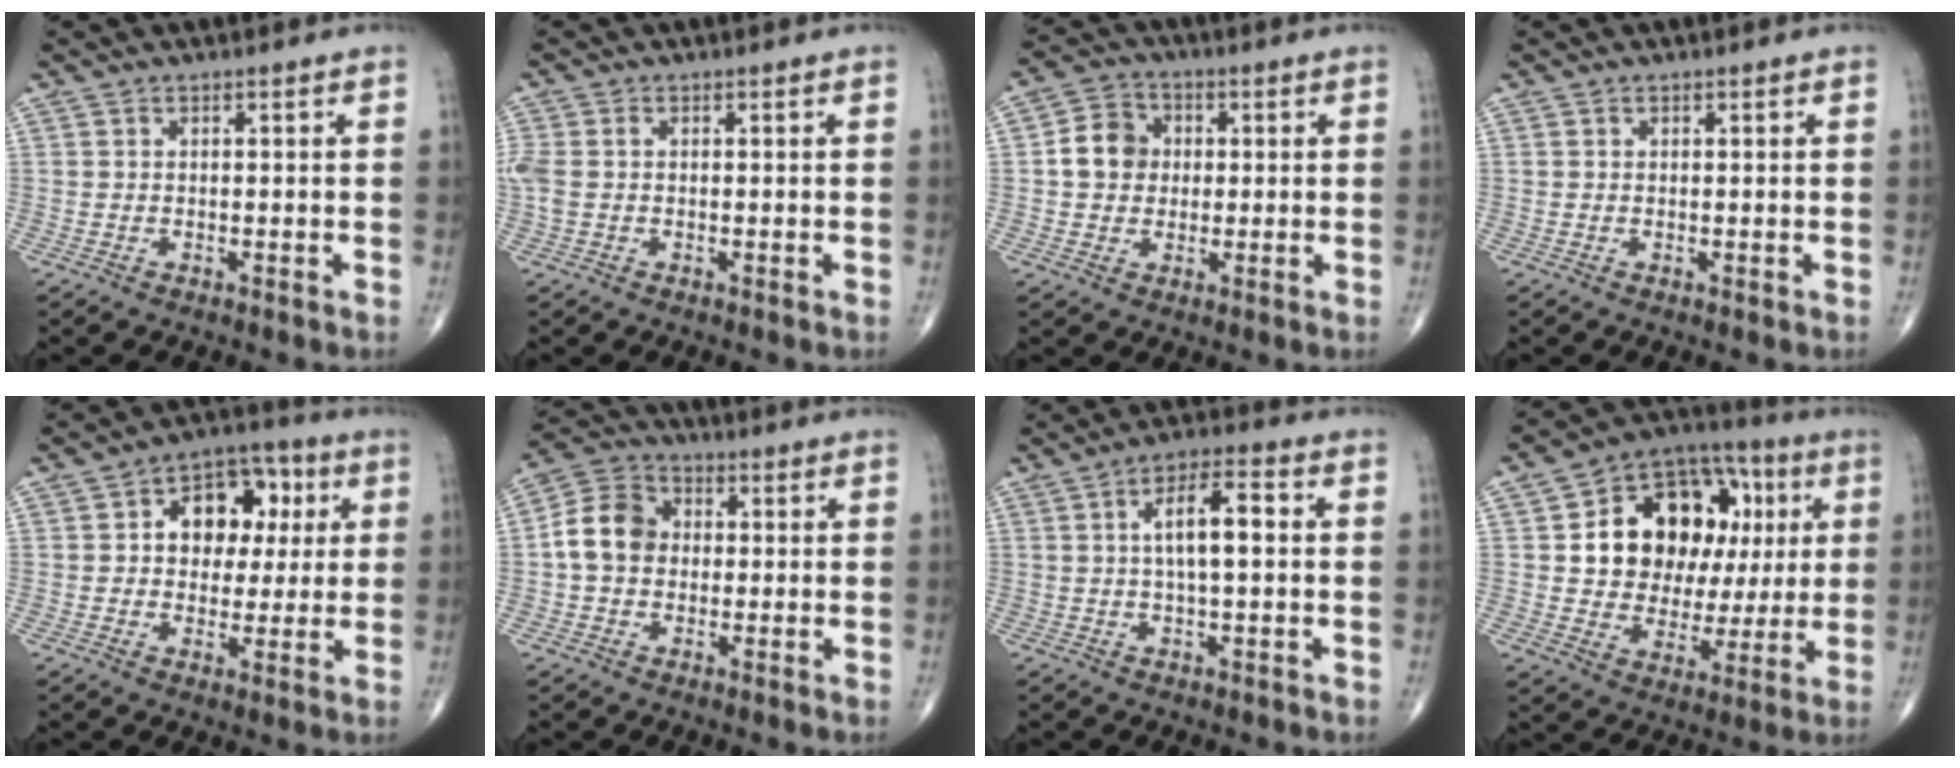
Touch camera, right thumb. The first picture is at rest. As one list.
[{"total": 3.3, "force": [0.0, 2.2, 2.4], "torque": [-0.083, 0.009, -0.001]}, {"total": 7.5, "force": [0.5, 6.5, 3.7], "torque": [-0.047, 0.013, 0.000]}, {"total": 0.0}, {"total": 12.5, "force": [2.7, 8.9, 8.4], "torque": [-0.069, 0.016, 0.034]}, {"total": 9.3, "force": [0.1, 7.6, 5.4], "torque": [-0.088, 0.026, -0.011]}, {"total": 8.5, "force": [1.1, 2.9, 7.9], "torque": [-0.131, 0.019, 0.011]}, {"total": 21.7, "force": [4.6, 15.3, 14.7], "torque": [-0.172, 0.020, 0.078]}]